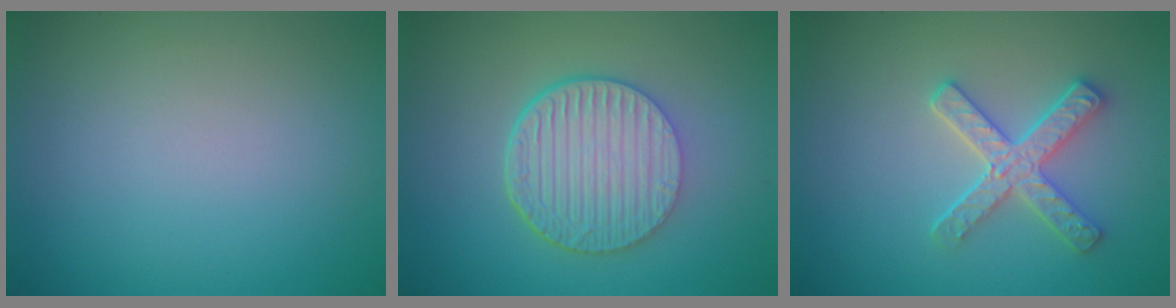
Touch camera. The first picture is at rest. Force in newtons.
{"total": 6.7, "press": 4.6, "slide": 4.8}
{"total": 3.3, "press": 3.0, "slide": 1.3}